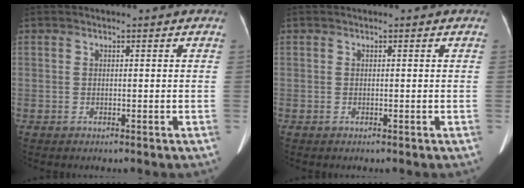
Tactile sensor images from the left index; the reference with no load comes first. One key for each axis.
{"total": 0.0}